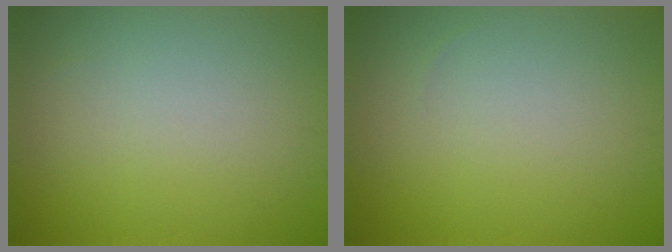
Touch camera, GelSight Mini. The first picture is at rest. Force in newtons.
{"total": 0.0}